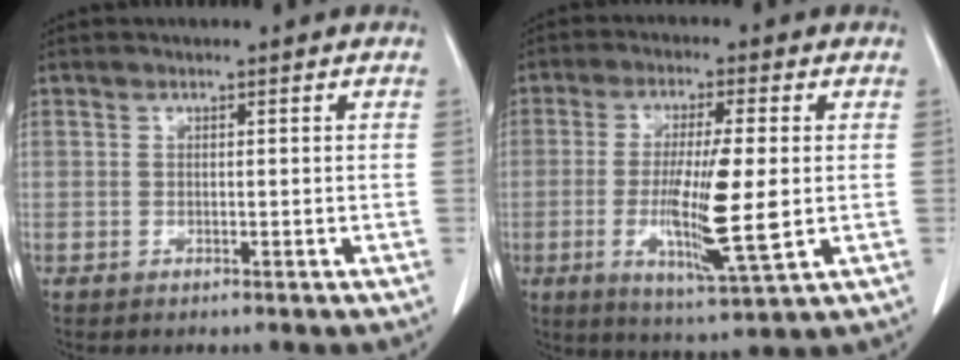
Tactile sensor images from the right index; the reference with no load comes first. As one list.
[{"total": 12.0, "force": [-1.4, 0.9, 11.9], "torque": [-0.217, -0.021, -0.023]}]